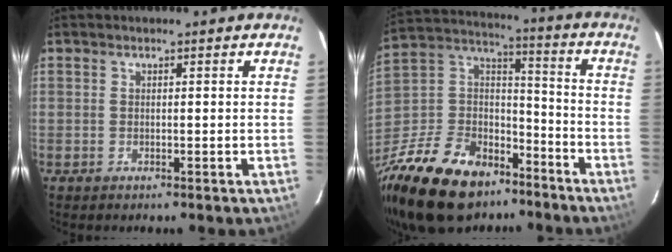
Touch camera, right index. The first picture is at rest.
{"total": 27.8, "force": [-18.5, 15.9, 13.5], "torque": [-0.316, 0.029, -0.288]}